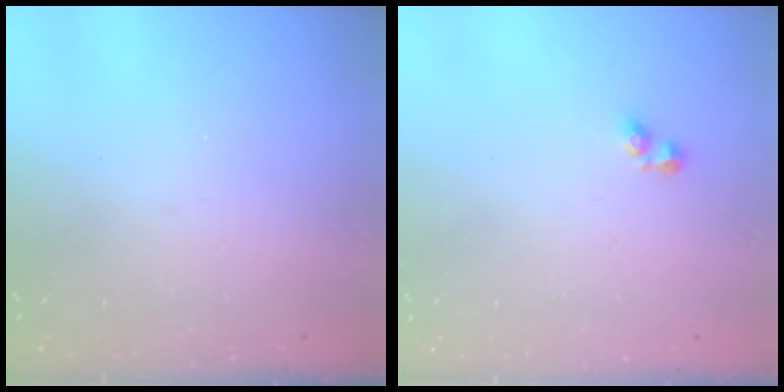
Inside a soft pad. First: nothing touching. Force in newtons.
{"total": 2.9, "press": 2.9, "slide": 0.4}